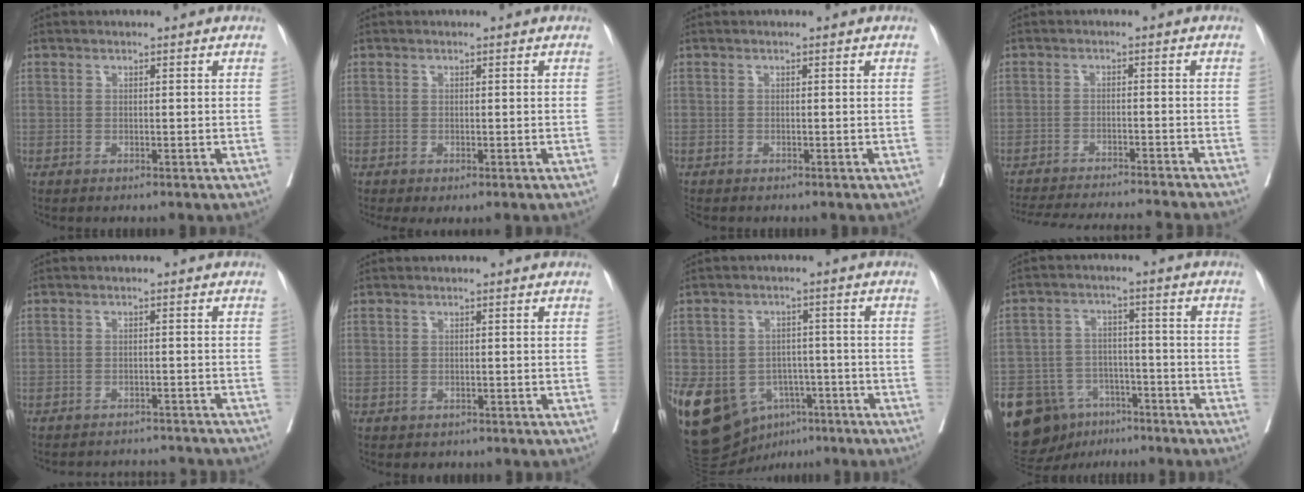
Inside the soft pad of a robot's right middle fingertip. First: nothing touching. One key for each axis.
{"total": 1.7, "fx": -1.1, "fy": 0.6, "fz": 1.1, "tx": -0.012, "ty": -0.007, "tz": -0.015}
{"total": 1.5, "fx": -1.3, "fy": 0.5, "fz": 0.4, "tx": -0.011, "ty": -0.004, "tz": -0.024}
{"total": 17.0, "fx": -15.9, "fy": 0.3, "fz": 5.9, "tx": -0.103, "ty": -0.027, "tz": -0.222}
{"total": 11.4, "fx": -10.9, "fy": 2.5, "fz": 2.3, "tx": -0.037, "ty": 0.010, "tz": -0.118}
{"total": 1.2, "fx": -0.9, "fy": 0.8, "fz": 0.1, "tx": -0.005, "ty": 0.001, "tz": -0.010}
{"total": 14.5, "fx": -6.9, "fy": 10.4, "fz": 7.3, "tx": -0.143, "ty": 0.012, "tz": -0.098}
{"total": 16.1, "fx": -10.1, "fy": 10.6, "fz": 6.8, "tx": -0.153, "ty": 0.017, "tz": -0.151}